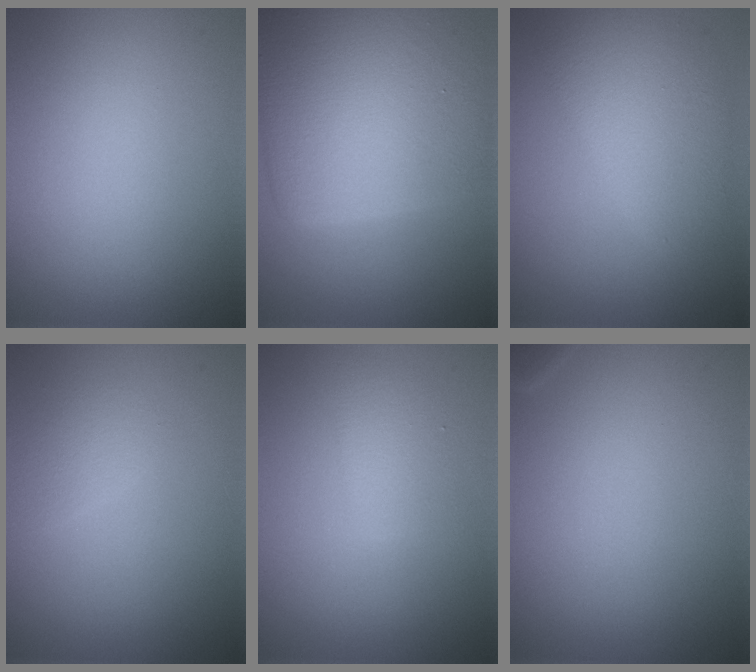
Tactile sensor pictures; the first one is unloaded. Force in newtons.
{"total": 10.6, "press": 10.6, "slide": 0.1}
{"total": 4.9, "press": 4.9, "slide": 0.1}
{"total": 1.3, "press": 1.3, "slide": 0.0}
{"total": 1.9, "press": 1.9, "slide": 0.2}
{"total": 0.6, "press": 0.6, "slide": 0.0}